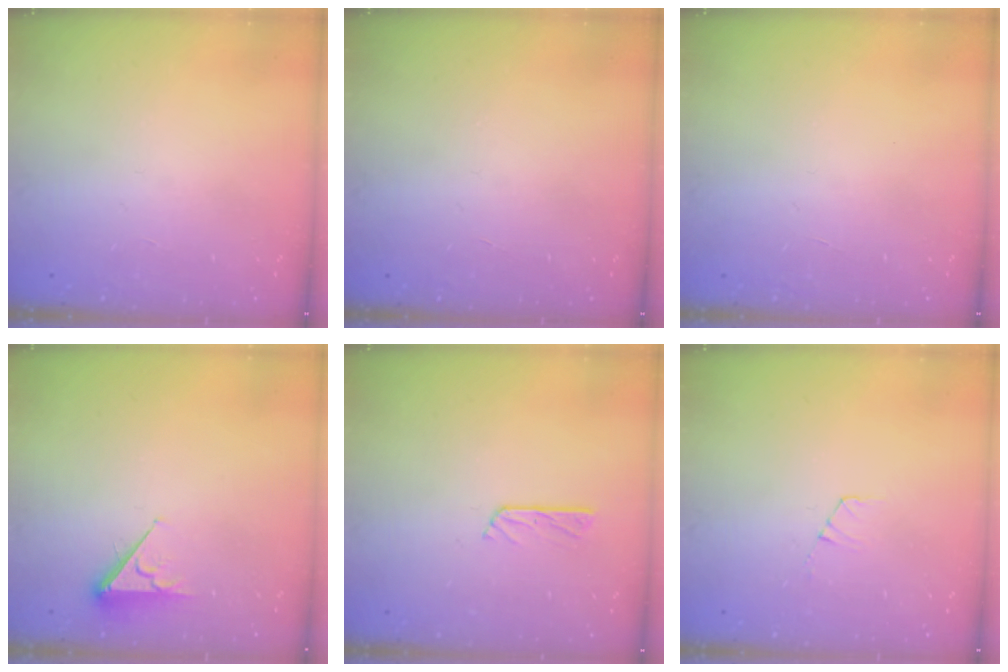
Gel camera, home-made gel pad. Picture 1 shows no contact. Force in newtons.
{"total": 0.0}
{"total": 0.0}
{"total": 3.9, "press": 3.8, "slide": 0.6}
{"total": 3.4, "press": 3.4, "slide": 0.4}
{"total": 3.2, "press": 3.2, "slide": 0.2}